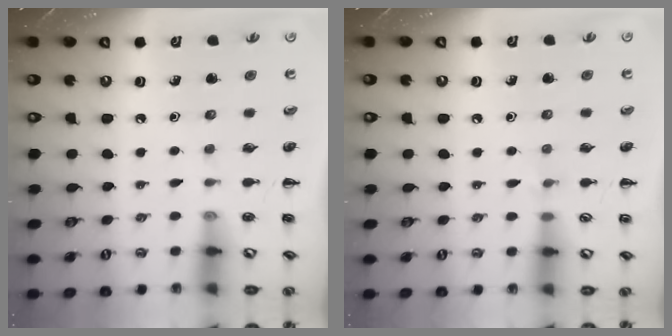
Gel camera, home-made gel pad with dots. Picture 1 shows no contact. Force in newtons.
{"total": 4.1, "press": 3.9, "slide": 1.4}